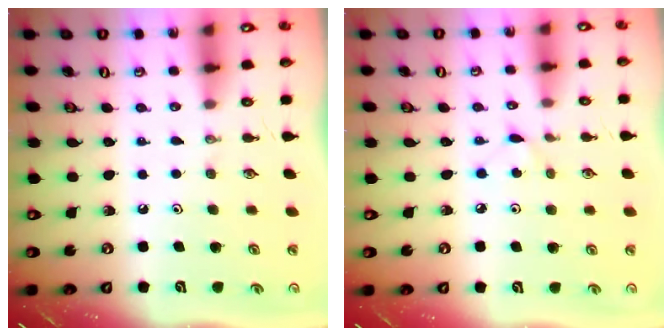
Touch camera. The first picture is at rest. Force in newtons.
{"total": 3.0, "press": 3.0, "slide": 0.4}